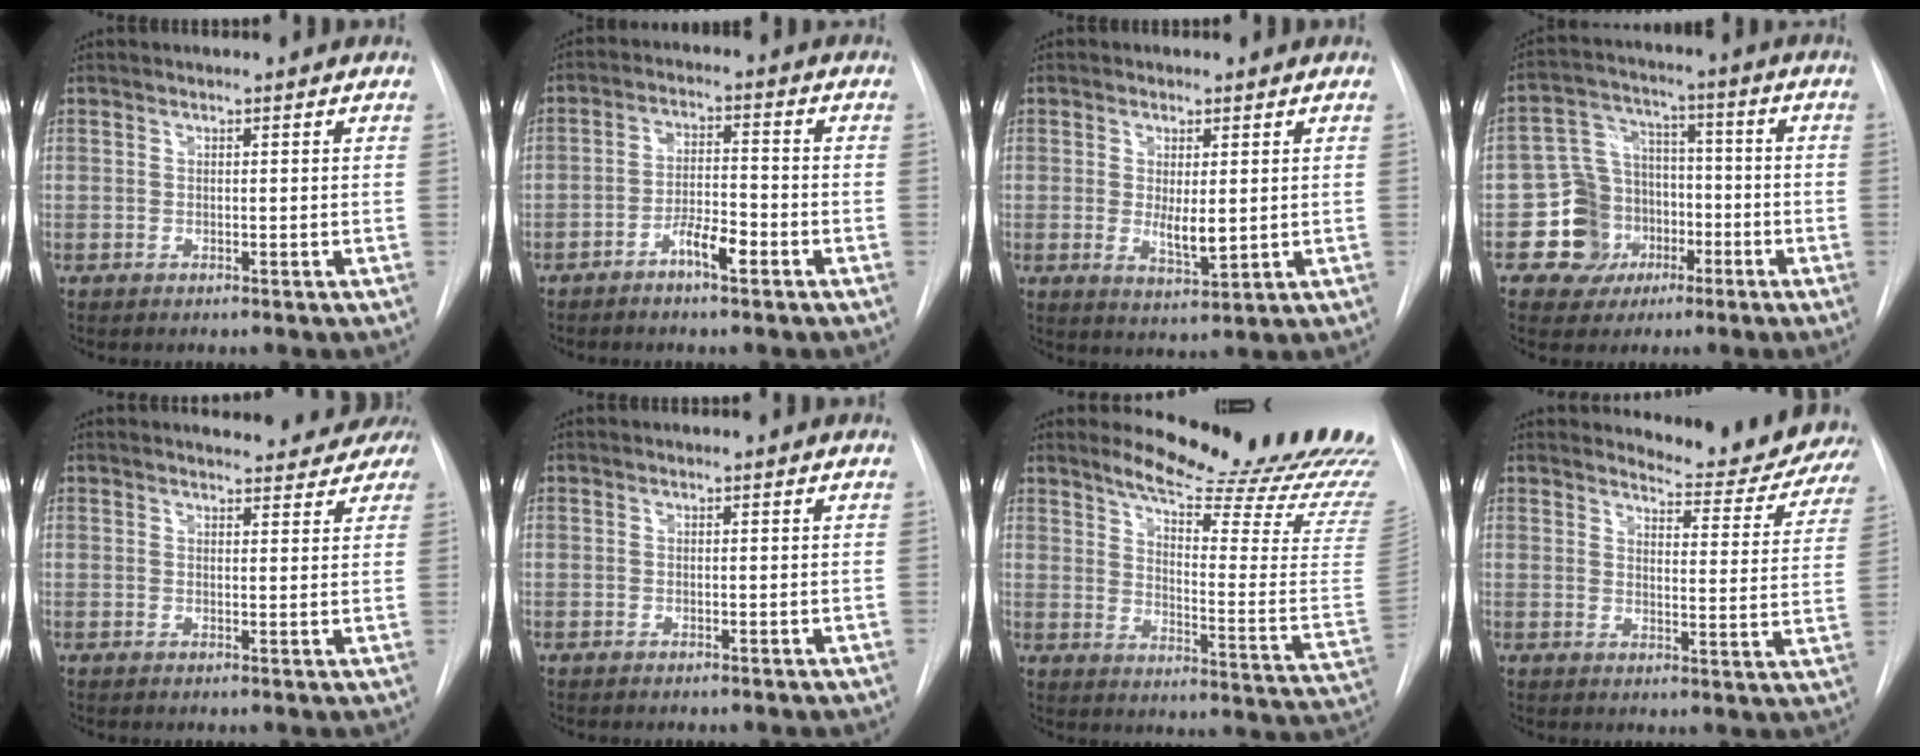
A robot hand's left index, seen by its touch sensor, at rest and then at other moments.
{"total": 5.1, "force": [-3.1, 1.1, 3.9], "torque": [-0.074, 0.007, -0.058]}
{"total": 4.6, "force": [0.1, 1.6, 4.3], "torque": [-0.074, -0.012, 0.008]}
{"total": 9.7, "force": [-3.9, 8.8, 1.7], "torque": [-0.022, 0.037, -0.053]}
{"total": 11.3, "force": [10.4, 3.3, 3.0], "torque": [-0.016, 0.000, 0.101]}
{"total": 0.0}
{"total": 20.8, "force": [18.8, -0.8, 8.8], "torque": [-0.136, -0.128, 0.235]}
{"total": 12.4, "force": [12.3, 1.3, 1.5], "torque": [-0.005, -0.069, 0.126]}